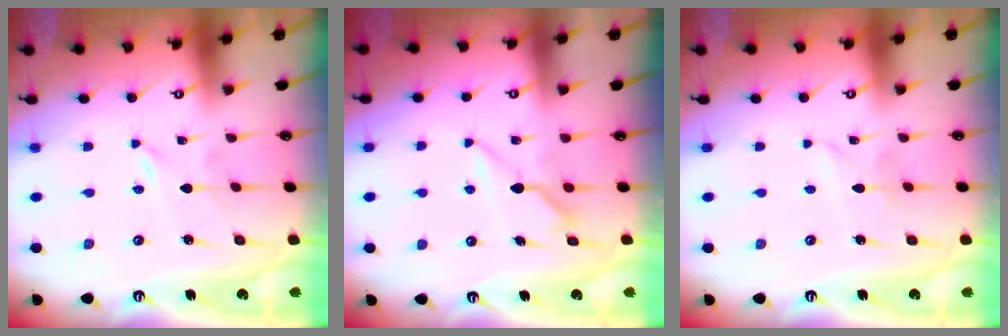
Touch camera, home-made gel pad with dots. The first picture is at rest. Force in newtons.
{"total": 7.5, "press": 7.5, "slide": 0.8}
{"total": 1.9, "press": 1.9, "slide": 0.2}